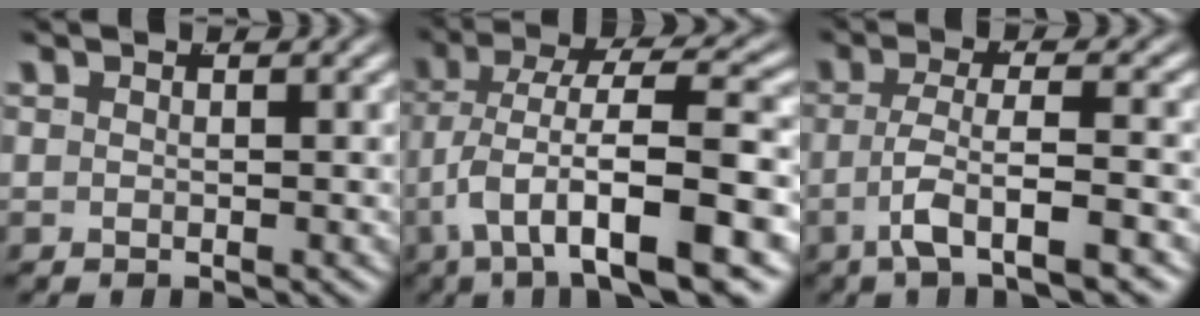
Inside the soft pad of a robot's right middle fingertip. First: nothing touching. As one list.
[{"total": 9.9, "force": [-3.0, 3.8, 8.6], "torque": [-0.156, -0.020, -0.031]}, {"total": 4.8, "force": [-2.3, 0.9, 4.2], "torque": [-0.089, -0.018, -0.027]}]